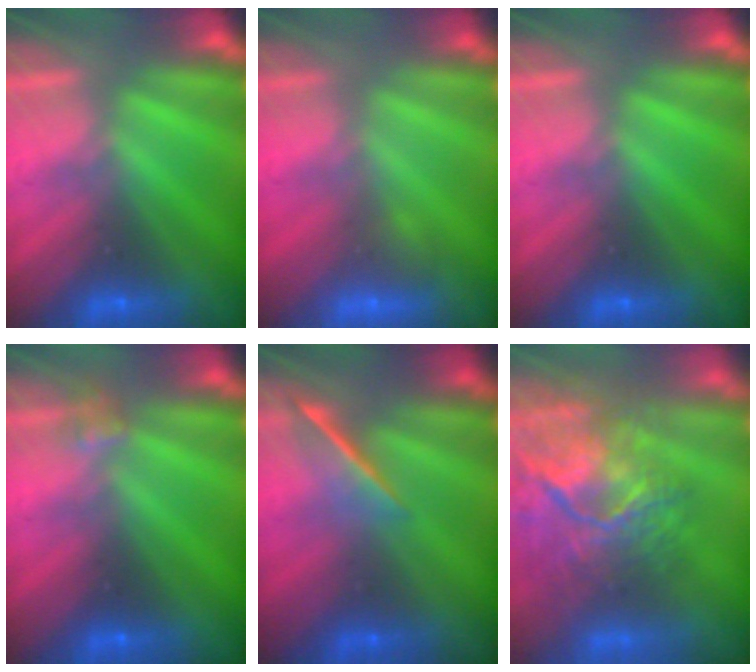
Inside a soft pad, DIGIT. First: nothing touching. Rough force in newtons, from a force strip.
{"total": 2.8}
{"total": 0.0}
{"total": 3.1}
{"total": 1.6}
{"total": 7.7}